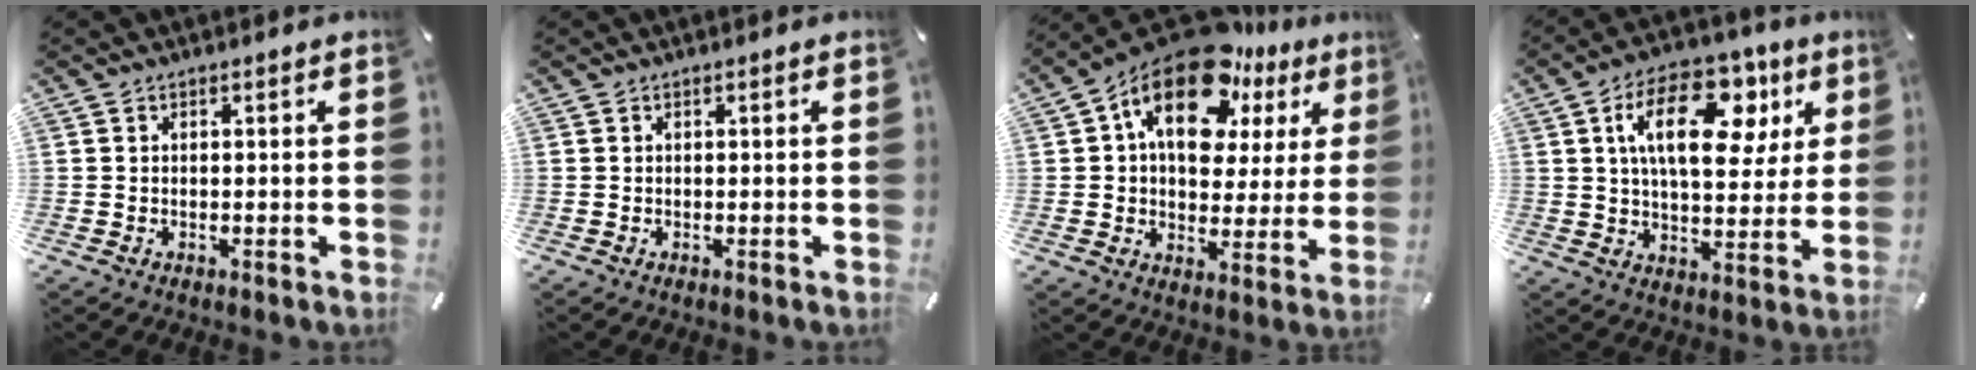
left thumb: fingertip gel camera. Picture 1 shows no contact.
{"total": 0.0}
{"total": 20.4, "force": [11.5, 11.3, 12.4], "torque": [-0.213, -0.065, 0.196]}
{"total": 19.1, "force": [7.2, 10.4, 14.3], "torque": [-0.216, -0.010, 0.117]}